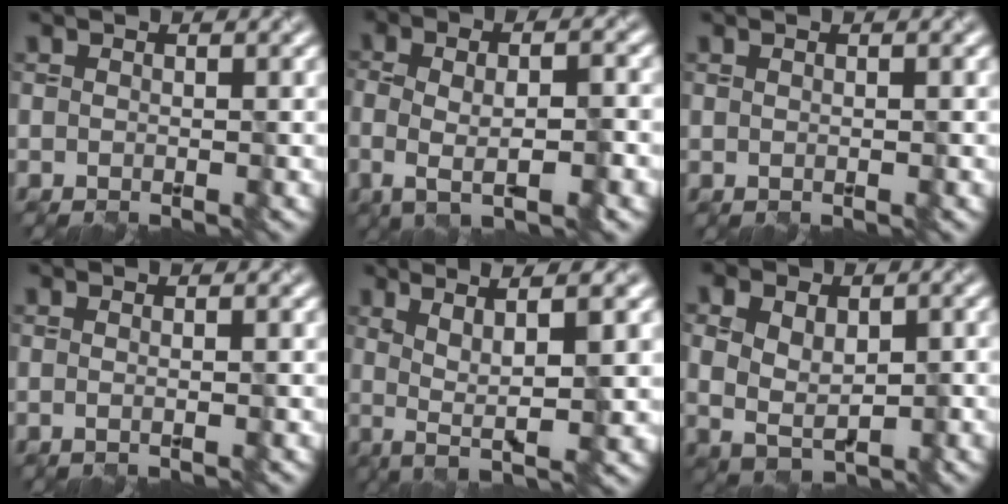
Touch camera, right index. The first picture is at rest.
{"total": 4.9, "force": [-1.3, 1.2, 4.6], "torque": [-0.080, -0.009, -0.012]}
{"total": 1.1, "force": [0.4, 0.6, 0.9], "torque": [-0.001, 0.003, -0.005]}
{"total": 1.5, "force": [0.1, 0.6, 1.3], "torque": [-0.008, 0.000, -0.014]}
{"total": 5.4, "force": [0.8, 0.9, 5.3], "torque": [-0.092, -0.002, 0.026]}
{"total": 4.5, "force": [0.3, 3.0, 3.3], "torque": [-0.059, -0.009, 0.023]}